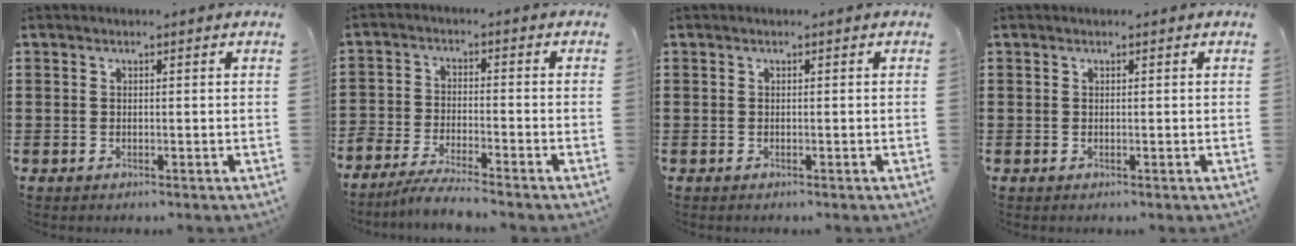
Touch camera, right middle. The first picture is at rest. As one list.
[{"total": 4.4, "force": [-4.3, 0.2, 1.0], "torque": [-0.034, -0.005, -0.091]}, {"total": 0.0}, {"total": 0.0}]